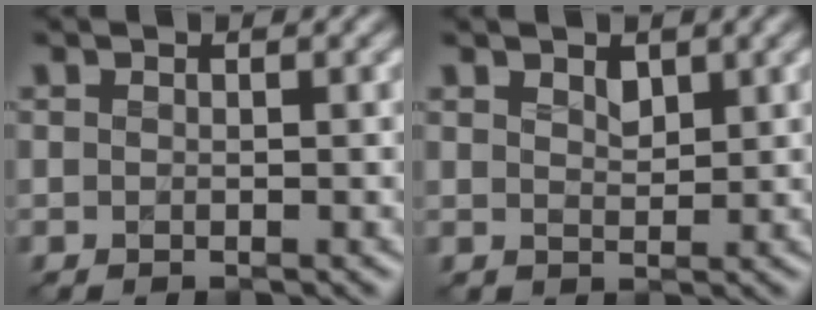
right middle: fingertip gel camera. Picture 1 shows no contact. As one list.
[{"total": 1.3, "force": [0.9, 0.7, 0.6], "torque": [-0.011, -0.002, 0.021]}]